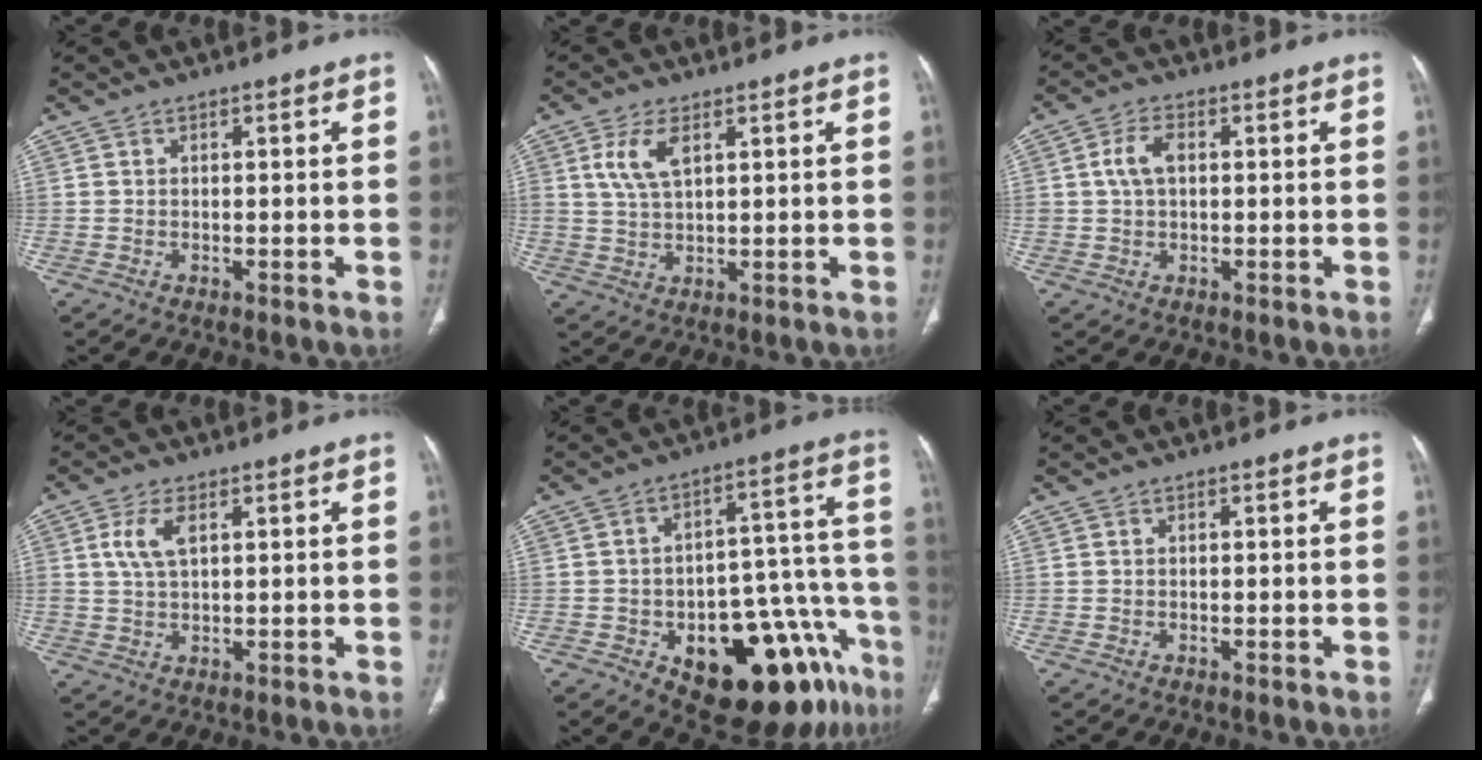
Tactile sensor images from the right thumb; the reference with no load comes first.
{"total": 6.1, "force": [2.4, 2.8, 4.8], "torque": [-0.106, -0.007, 0.051]}
{"total": 4.7, "force": [0.8, 2.9, 3.6], "torque": [-0.076, 0.009, 0.014]}
{"total": 5.2, "force": [1.7, 2.5, 4.2], "torque": [-0.093, 0.000, 0.035]}
{"total": 22.5, "force": [-11.7, 9.9, 16.5], "torque": [-0.150, 0.087, -0.153]}
{"total": 0.0}